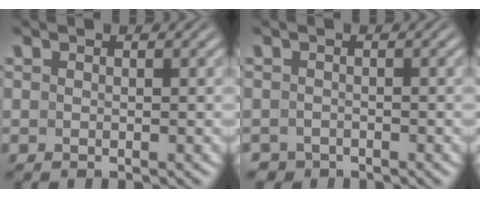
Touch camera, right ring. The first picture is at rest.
{"total": 2.2, "force": [-2.1, 0.9, -0.1], "torque": [-0.002, -0.019, -0.029]}